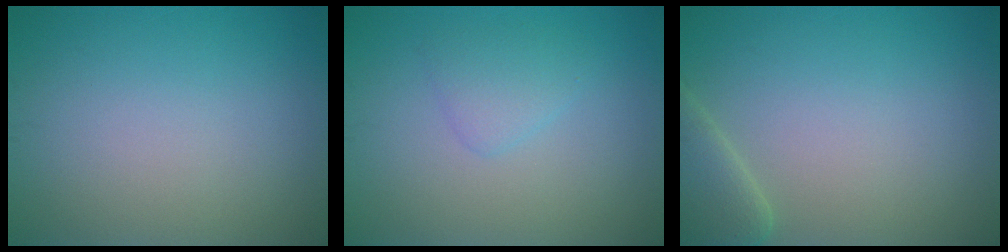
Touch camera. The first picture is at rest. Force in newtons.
{"total": 1.8, "press": 1.8, "slide": 0.1}
{"total": 3.2, "press": 3.2, "slide": 0.3}